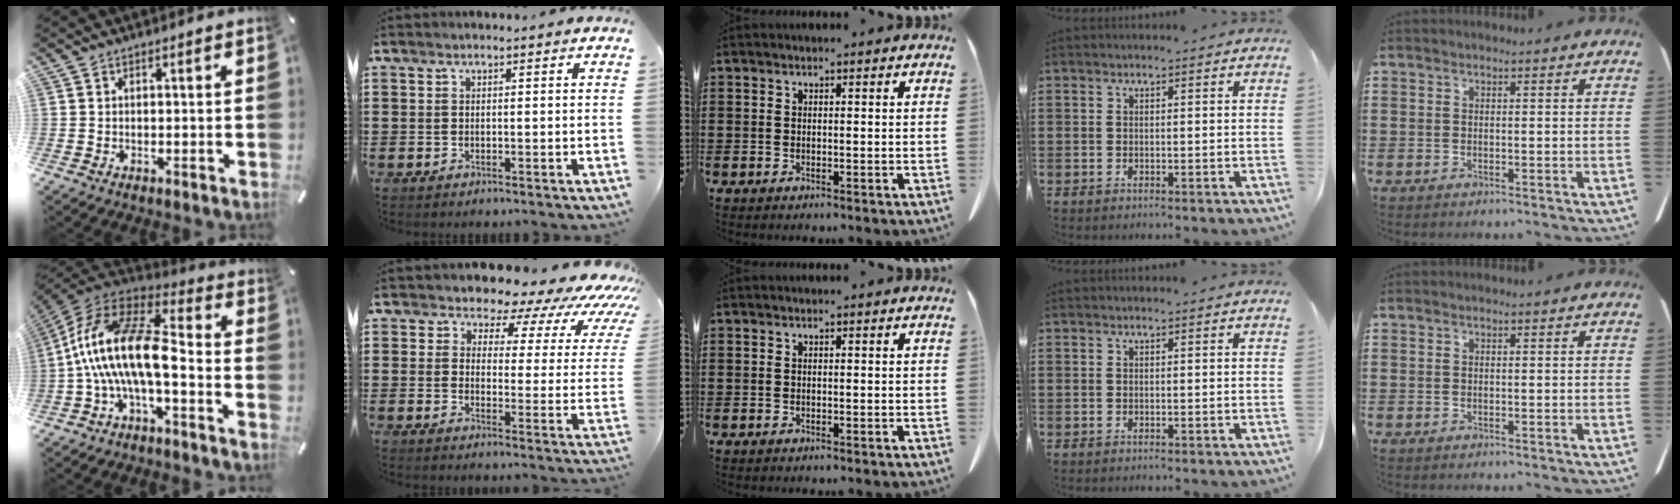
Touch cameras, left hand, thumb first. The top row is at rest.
{"thumb": {"total": 18.2, "force": [-3.2, 7.3, 16.4], "torque": [-0.341, 0.004, -0.059]}, "index": {"total": 7.6, "force": [6.6, 2.6, 2.8], "torque": [-0.065, -0.048, 0.112]}}